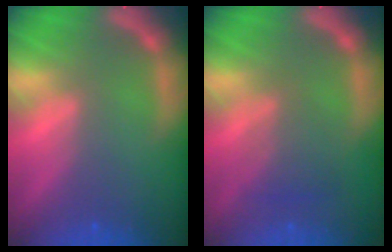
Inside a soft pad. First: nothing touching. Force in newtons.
{"total": 3.0}